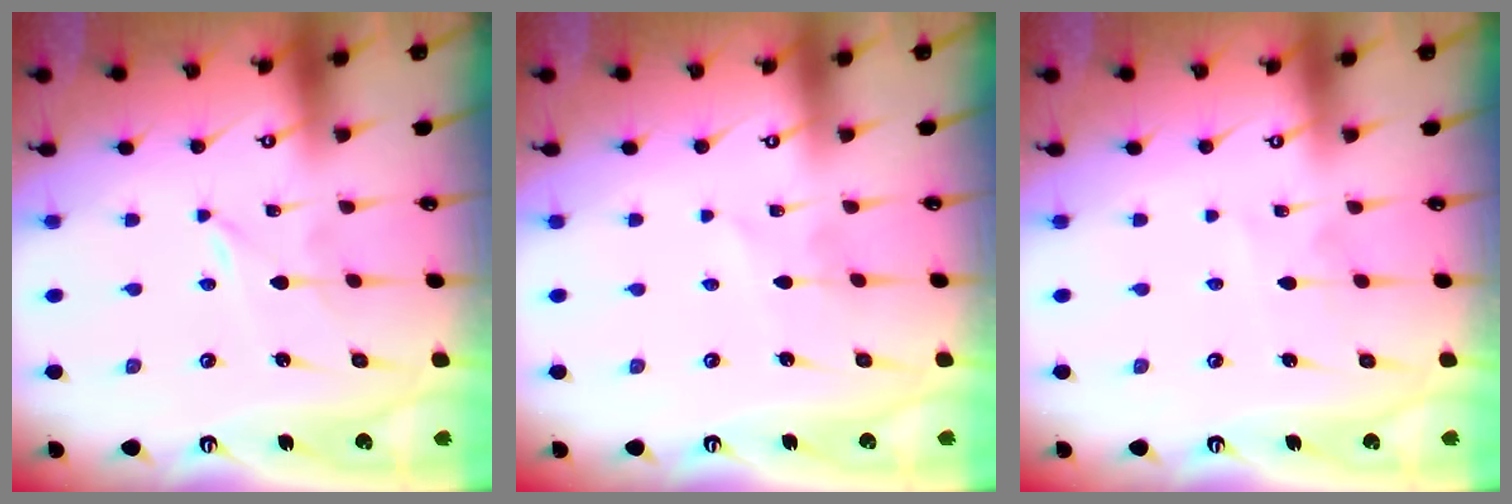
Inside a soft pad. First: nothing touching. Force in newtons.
{"total": 2.6, "press": 2.6, "slide": 0.4}
{"total": 5.4, "press": 5.3, "slide": 0.6}